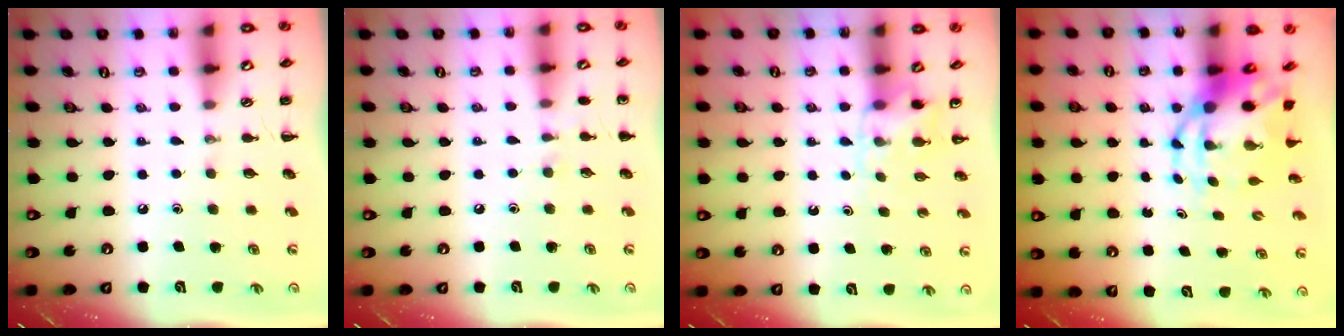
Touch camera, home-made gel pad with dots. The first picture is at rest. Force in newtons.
{"total": 5.5, "press": 5.2, "slide": 1.8}
{"total": 4.5, "press": 4.3, "slide": 1.4}
{"total": 7.5, "press": 7.2, "slide": 1.8}